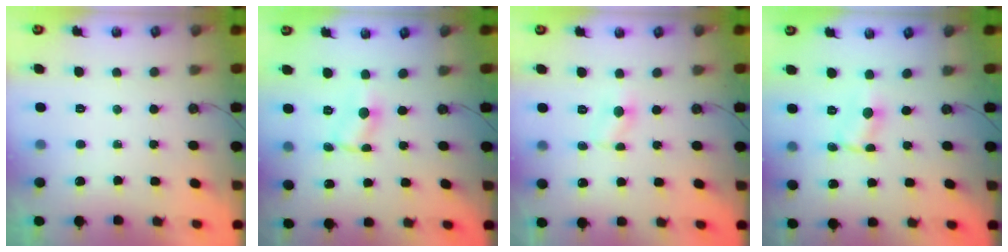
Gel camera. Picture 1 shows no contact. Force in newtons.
{"total": 1.5, "press": 1.5, "slide": 0.1}
{"total": 2.3, "press": 2.3, "slide": 0.2}
{"total": 0.7, "press": 0.7, "slide": 0.1}